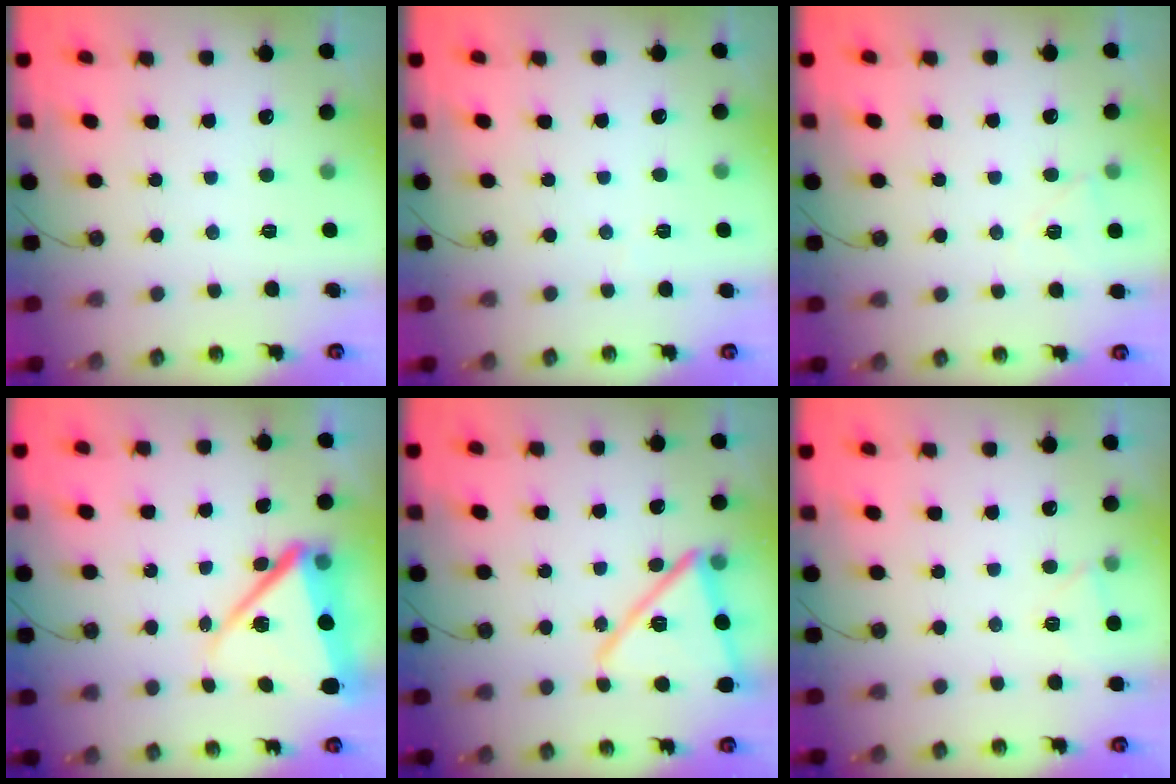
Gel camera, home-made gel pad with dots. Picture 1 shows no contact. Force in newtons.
{"total": 1.6, "press": 1.4, "slide": 0.7}
{"total": 8.8, "press": 5.7, "slide": 6.7}
{"total": 13.5, "press": 13.4, "slide": 1.5}
{"total": 17.3, "press": 17.2, "slide": 1.5}
{"total": 3.9, "press": 3.9, "slide": 0.5}